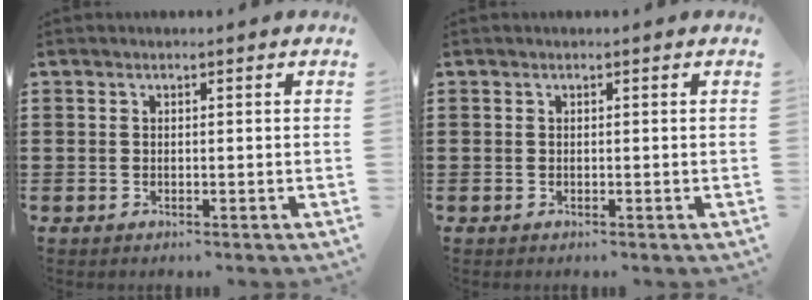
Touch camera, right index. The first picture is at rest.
{"total": 0.0}